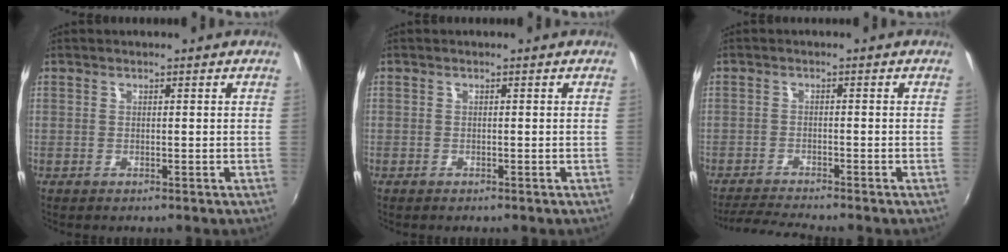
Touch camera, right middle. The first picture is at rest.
{"total": 0.5, "force": [-0.4, 0.3, 0.0], "torque": [-0.003, 0.002, -0.007]}
{"total": 5.4, "force": [-5.1, -0.7, 1.5], "torque": [-0.051, -0.015, -0.093]}